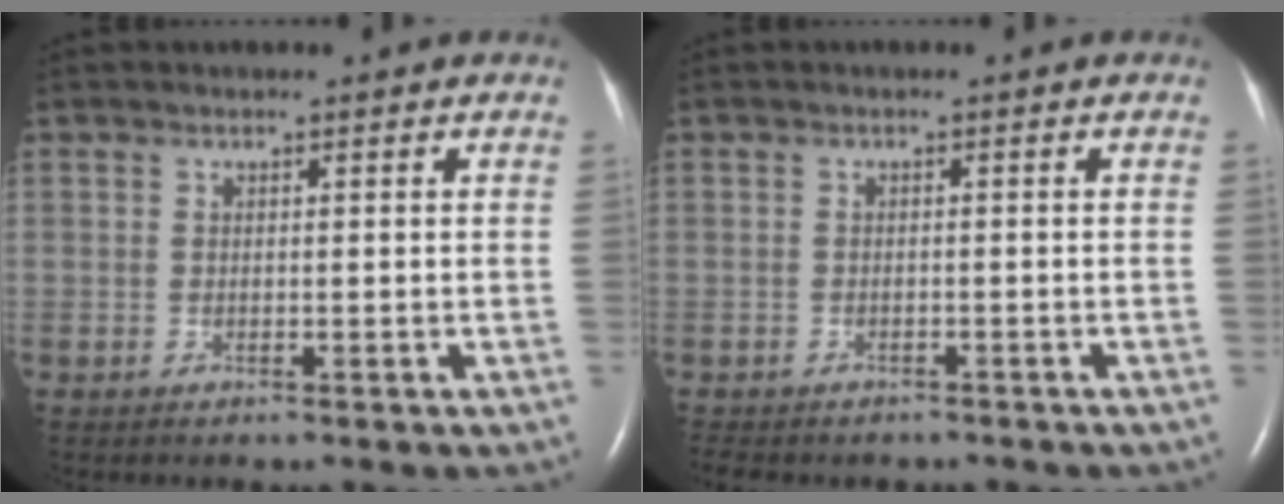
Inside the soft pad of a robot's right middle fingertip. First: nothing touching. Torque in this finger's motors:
{"motor_torque": [0.40, -0.55, 0.05, 0.04]}